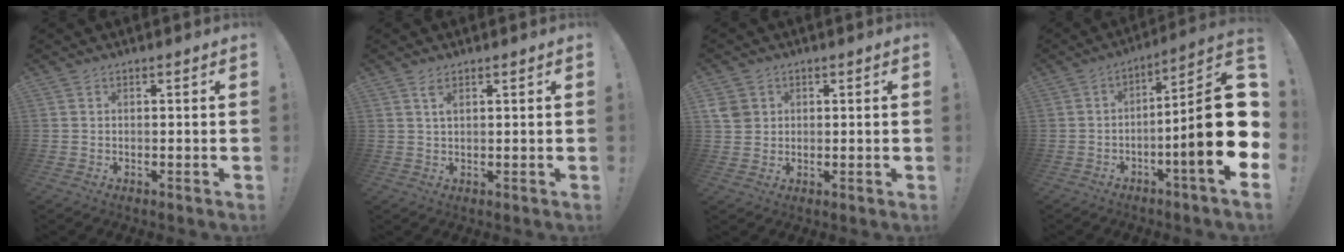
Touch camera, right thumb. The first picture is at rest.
{"total": 2.4, "force": [1.3, 0.7, 1.9], "torque": [-0.030, -0.004, 0.020]}
{"total": 4.7, "force": [1.7, 4.1, 1.4], "torque": [-0.018, 0.003, 0.034]}
{"total": 21.3, "force": [-3.2, 2.6, 20.9], "torque": [-0.312, 0.003, -0.054]}